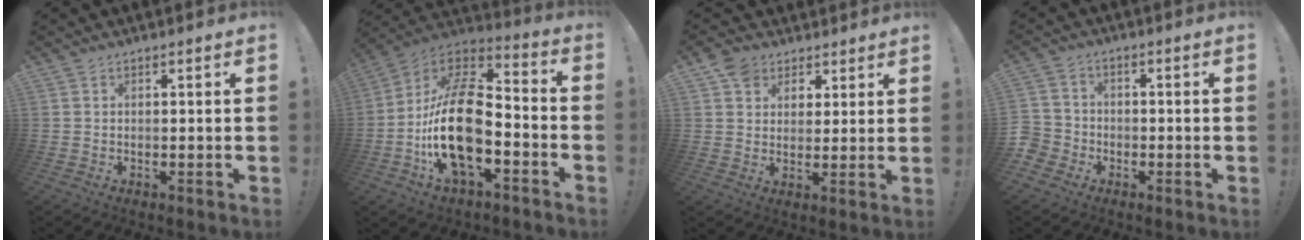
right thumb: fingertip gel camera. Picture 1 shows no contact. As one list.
[{"total": 22.4, "force": [-5.1, 11.2, 18.7], "torque": [-0.372, 0.025, -0.084]}, {"total": 8.0, "force": [4.6, 6.4, 1.5], "torque": [-0.016, -0.026, 0.092]}, {"total": 4.9, "force": [-2.6, 4.1, 1.1], "torque": [-0.032, 0.019, -0.049]}]